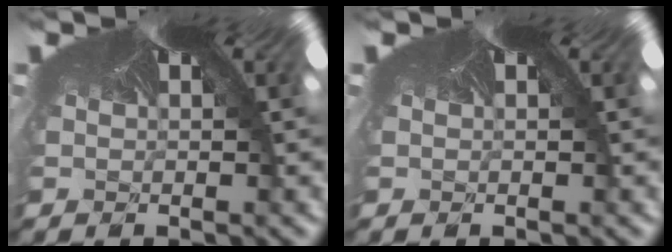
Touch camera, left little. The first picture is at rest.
{"total": 0.0}